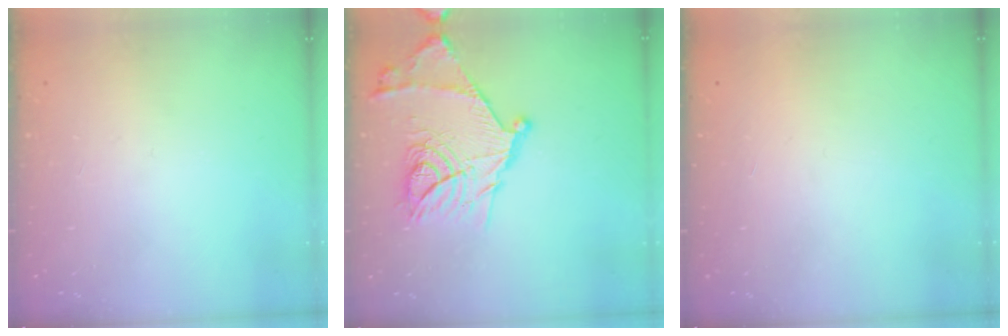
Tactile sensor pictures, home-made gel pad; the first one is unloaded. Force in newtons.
{"total": 19.6, "press": 19.6, "slide": 0.6}
{"total": 1.5, "press": 1.5, "slide": 0.1}